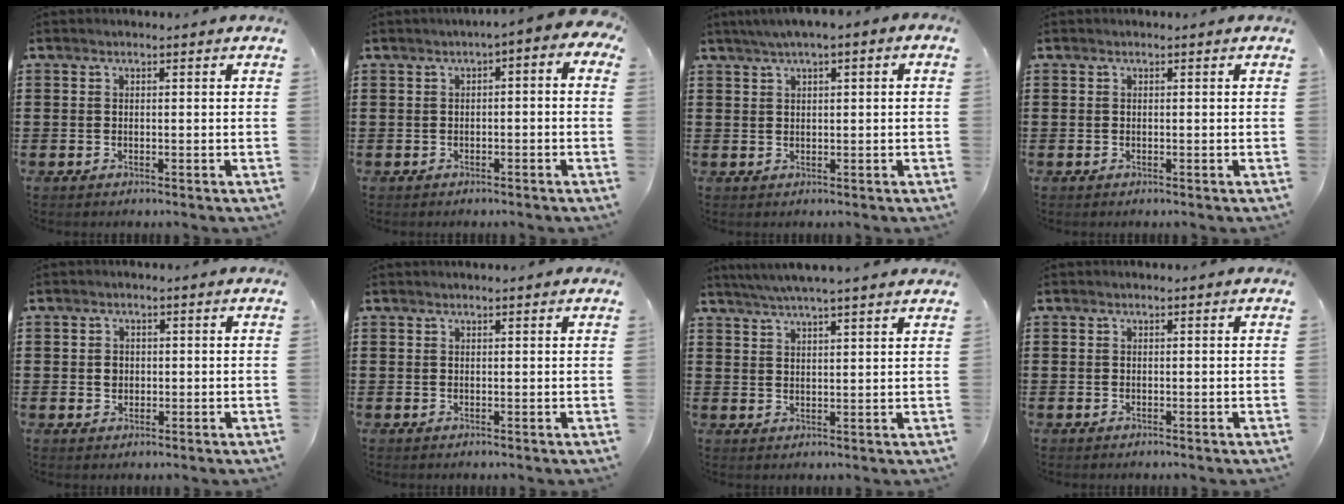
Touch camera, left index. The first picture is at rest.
{"total": 2.0, "force": [-1.5, 0.6, 1.2], "torque": [-0.025, 0.003, -0.035]}
{"total": 1.8, "force": [0.5, 0.4, 1.7], "torque": [-0.029, 0.004, 0.007]}
{"total": 0.0}
{"total": 1.8, "force": [0.2, 1.5, 0.9], "torque": [-0.021, 0.009, 0.003]}
{"total": 0.6, "force": [0.5, 0.0, 0.3], "torque": [-0.008, 0.000, 0.010]}
{"total": 4.2, "force": [3.8, -0.5, 1.6], "torque": [-0.041, -0.010, 0.069]}
{"total": 0.0}